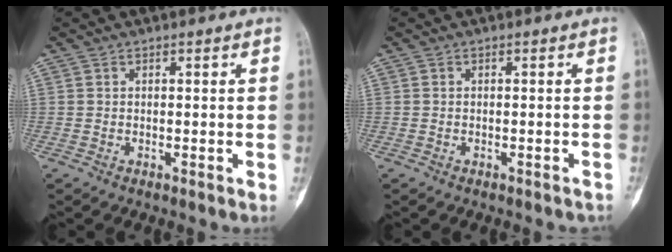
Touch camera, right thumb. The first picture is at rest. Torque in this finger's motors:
{"motor_torque": [-0.14, 0.08, 0.09, -0.26, 0.04]}